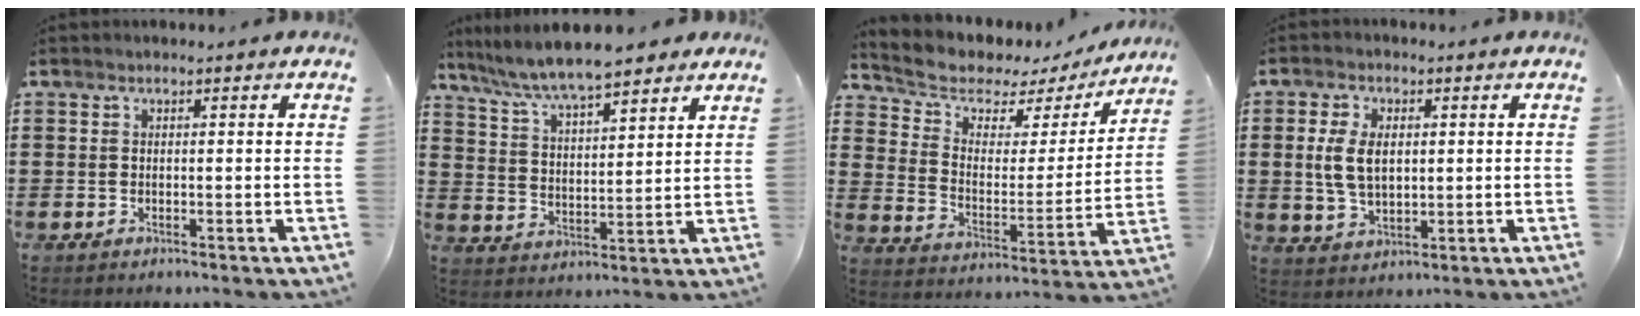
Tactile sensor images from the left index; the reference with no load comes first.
{"total": 7.4, "force": [6.6, 0.9, 3.2], "torque": [-0.088, -0.026, 0.116]}
{"total": 5.0, "force": [4.1, 2.6, 1.0], "torque": [-0.055, -0.029, 0.065]}
{"total": 6.2, "force": [0.9, 3.6, 5.0], "torque": [-0.116, 0.002, 0.007]}